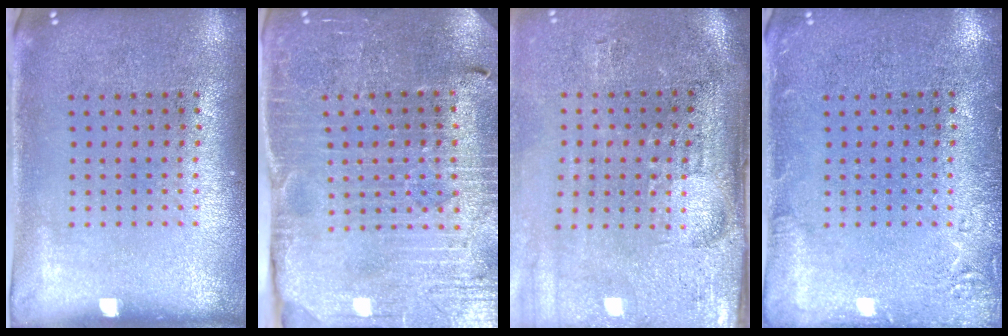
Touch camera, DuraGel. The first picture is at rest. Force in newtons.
{"total": 3.5, "press": 3.4, "slide": 0.4}
{"total": 4.7, "press": 3.9, "slide": 2.6}
{"total": 1.9, "press": 1.8, "slide": 0.3}